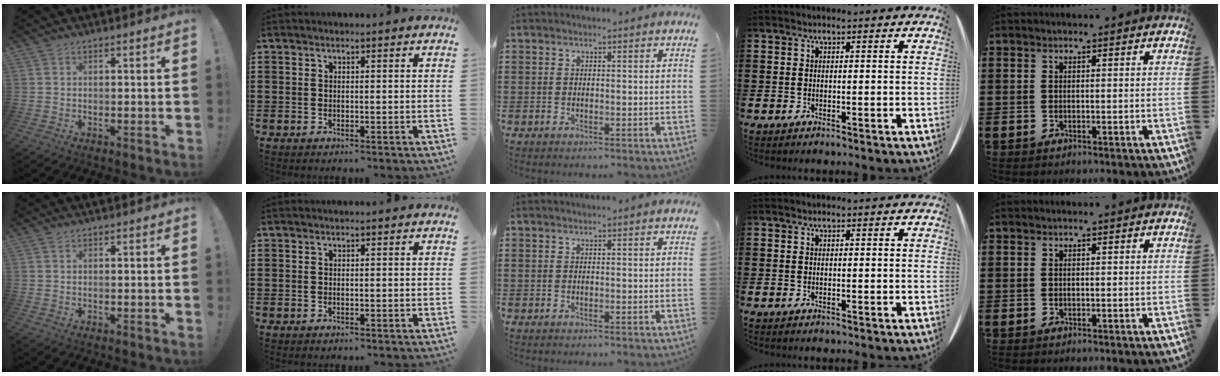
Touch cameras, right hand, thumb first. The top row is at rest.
{}